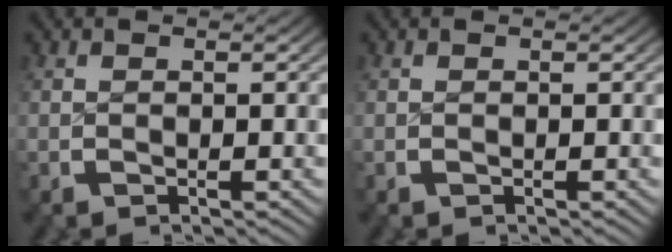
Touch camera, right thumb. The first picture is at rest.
{"total": 0.0}